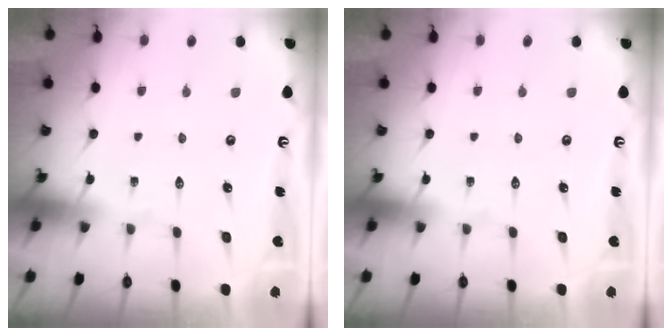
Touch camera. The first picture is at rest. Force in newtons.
{"total": 0.0}